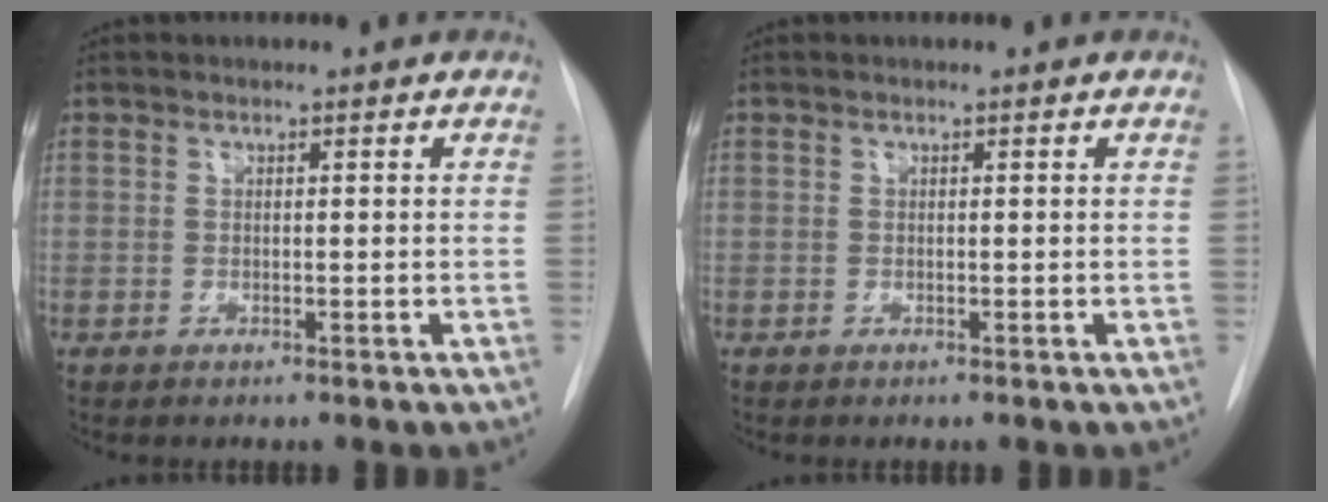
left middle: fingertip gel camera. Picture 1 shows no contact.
{"total": 0.0}